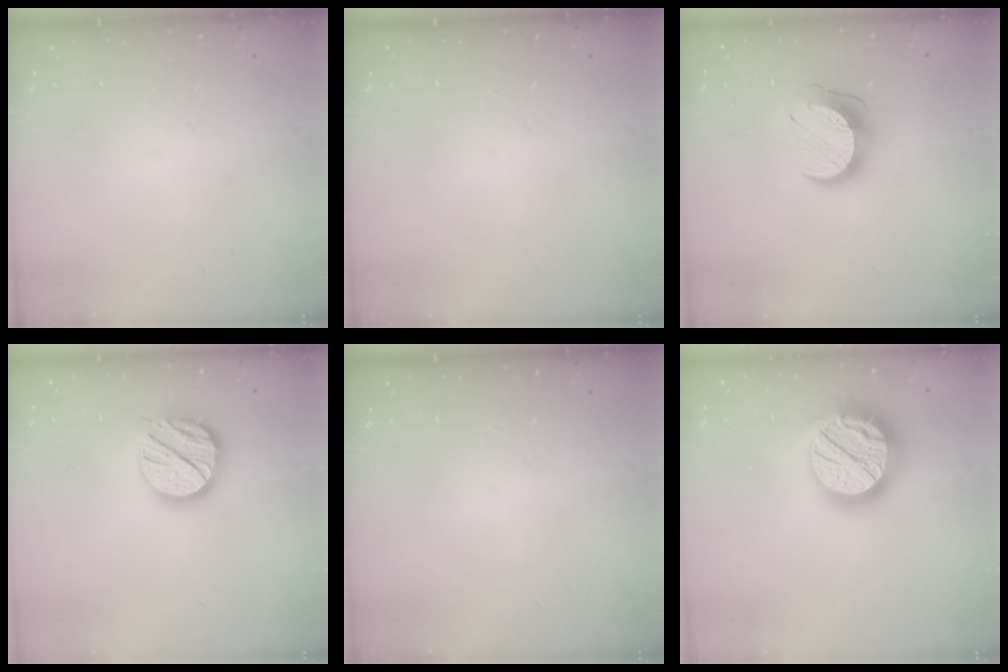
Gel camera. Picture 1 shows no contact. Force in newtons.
{"total": 0.0}
{"total": 10.8, "press": 10.8, "slide": 0.5}
{"total": 15.9, "press": 15.9, "slide": 1.5}
{"total": 0.0}
{"total": 20.2, "press": 20.2, "slide": 1.5}